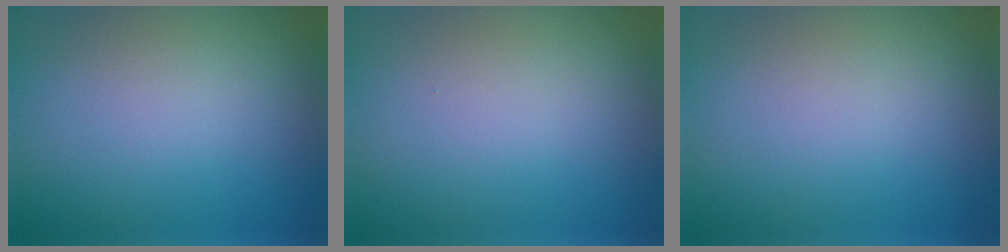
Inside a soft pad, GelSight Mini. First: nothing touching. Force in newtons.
{"total": 0.0}
{"total": 0.0}